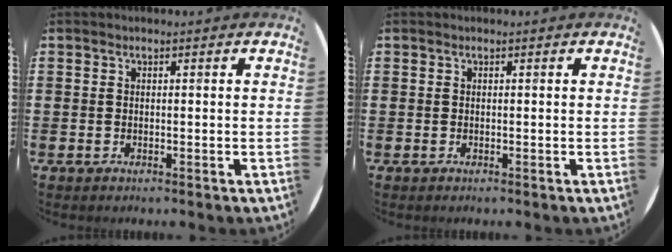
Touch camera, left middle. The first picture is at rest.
{"total": 0.0}